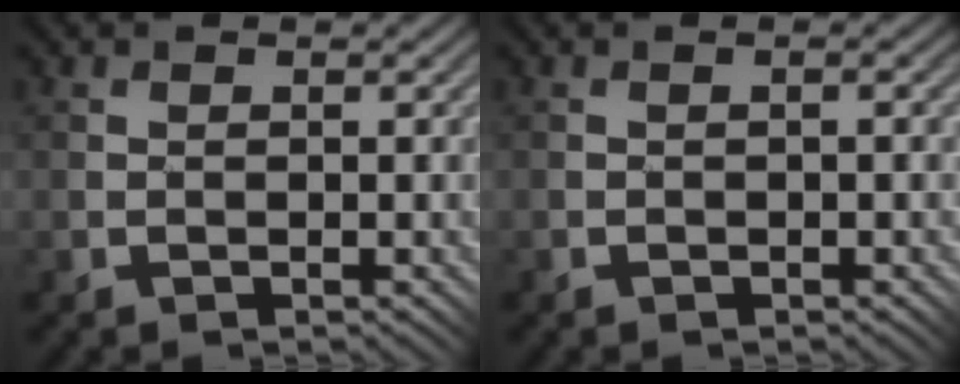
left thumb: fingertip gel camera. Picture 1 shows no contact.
{"total": 1.1, "force": [-0.5, 0.3, 0.9], "torque": [-0.015, 0.002, -0.004]}